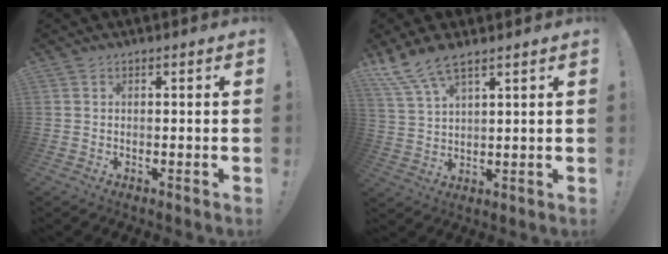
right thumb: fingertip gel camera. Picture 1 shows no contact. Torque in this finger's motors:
{"motor_torque": [0.04, 0.17, 0.82, 0.73, 0.20]}